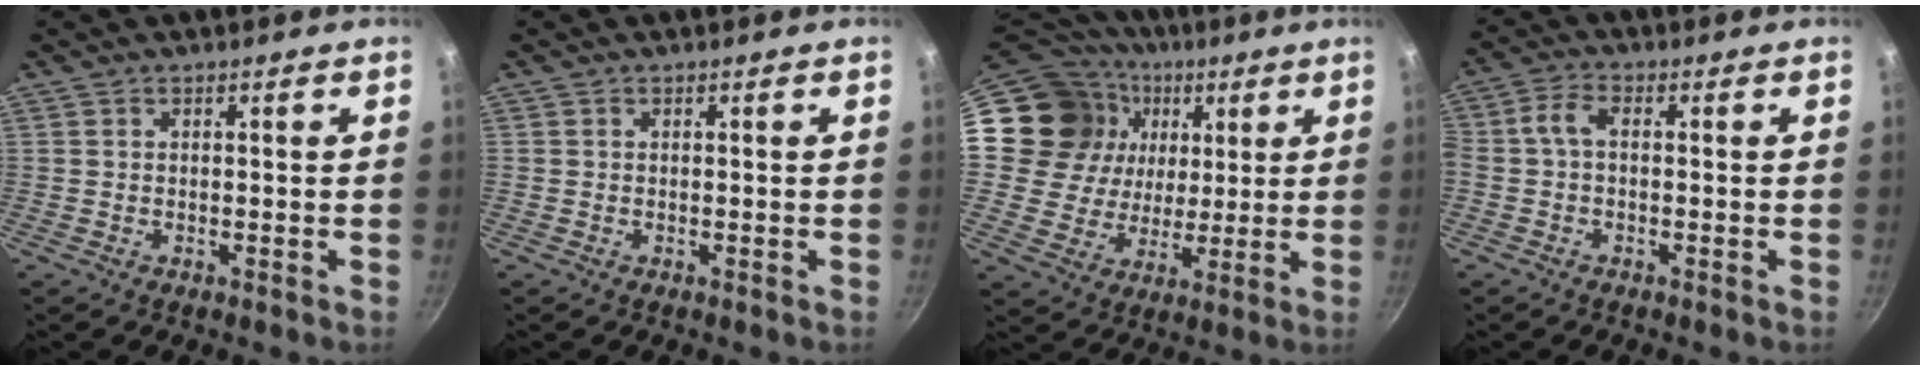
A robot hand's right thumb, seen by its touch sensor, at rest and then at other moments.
{"total": 0.0}
{"total": 20.7, "force": [5.2, 18.1, 8.7], "torque": [-0.153, 0.015, 0.091]}
{"total": 4.0, "force": [-0.3, 2.4, 3.2], "torque": [-0.074, 0.020, -0.017]}